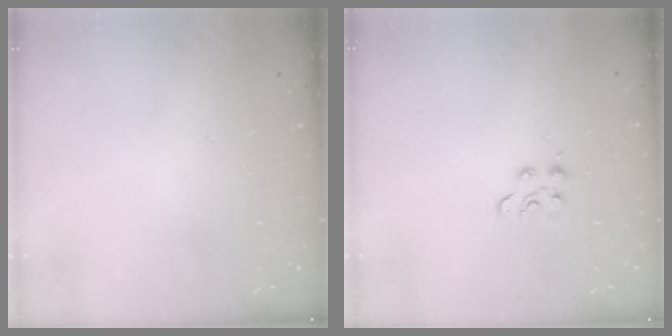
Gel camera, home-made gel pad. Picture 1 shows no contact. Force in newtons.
{"total": 3.6, "press": 3.5, "slide": 0.4}